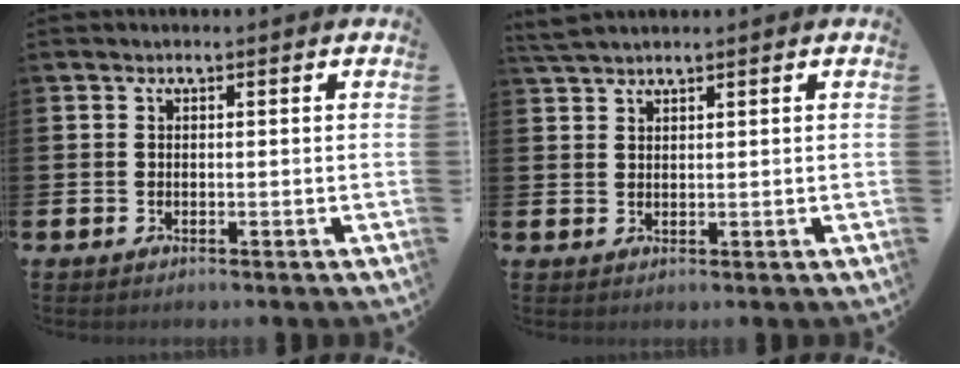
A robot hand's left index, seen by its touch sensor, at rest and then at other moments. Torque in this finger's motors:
{"motor_torque": [0.92, -1.22, 0.13, 0.04]}